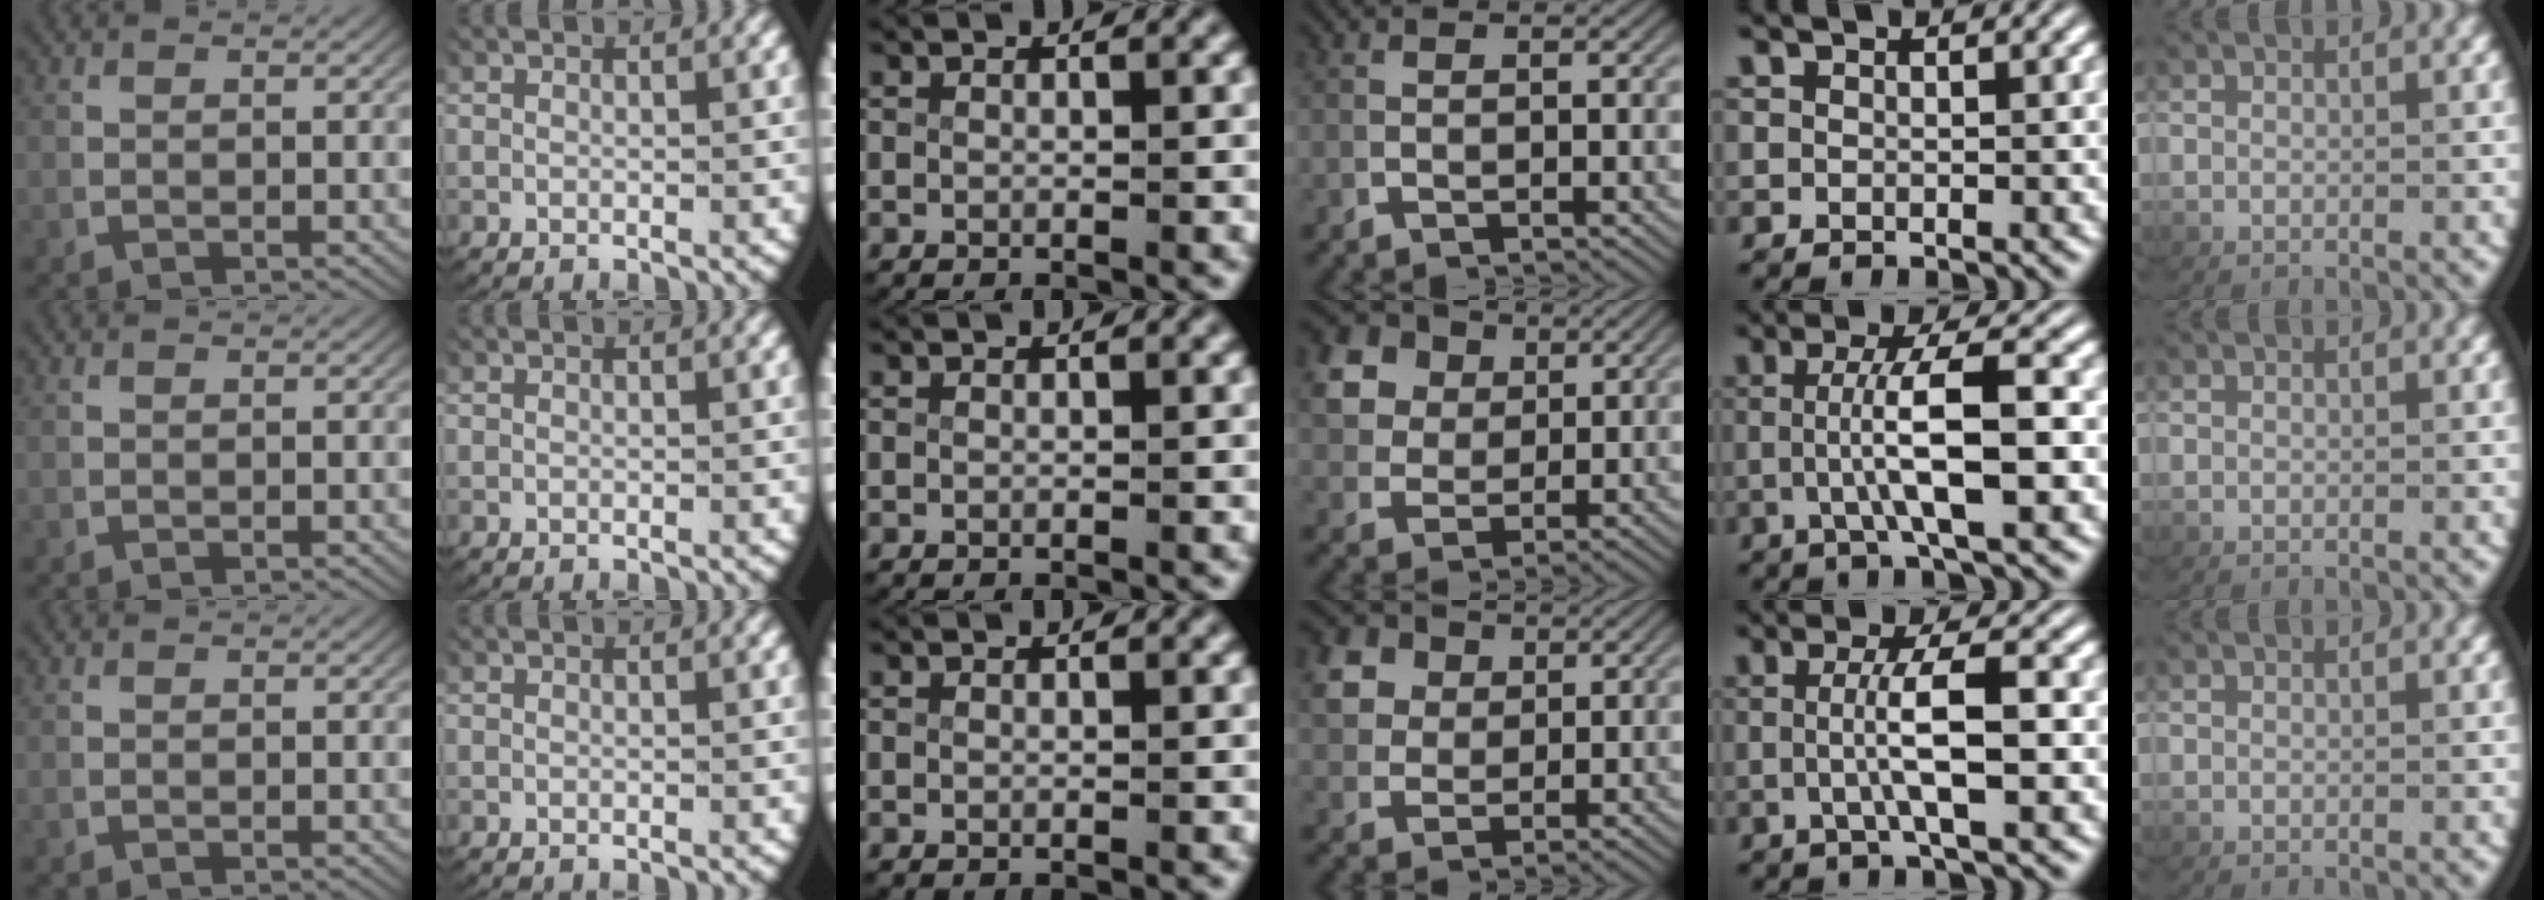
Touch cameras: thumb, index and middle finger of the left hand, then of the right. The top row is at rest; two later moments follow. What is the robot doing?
{"motion": "lift_and_place", "object": "card"}